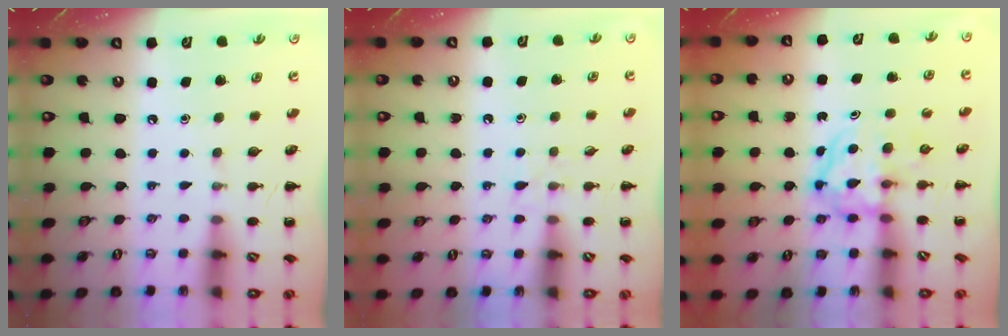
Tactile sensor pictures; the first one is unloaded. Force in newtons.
{"total": 4.5, "press": 4.1, "slide": 1.8}
{"total": 3.8, "press": 3.8, "slide": 0.5}